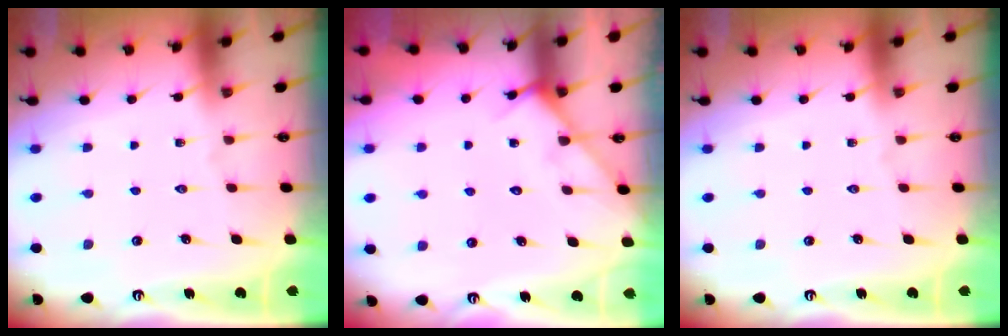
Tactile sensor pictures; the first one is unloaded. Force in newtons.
{"total": 7.0, "press": 7.0, "slide": 0.4}
{"total": 0.0}